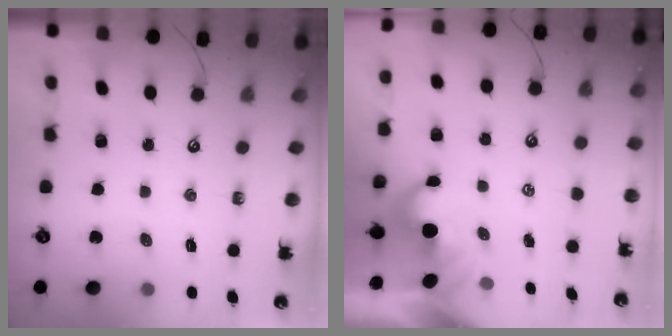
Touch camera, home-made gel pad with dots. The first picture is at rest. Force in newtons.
{"total": 1.7, "press": 1.3, "slide": 1.0}